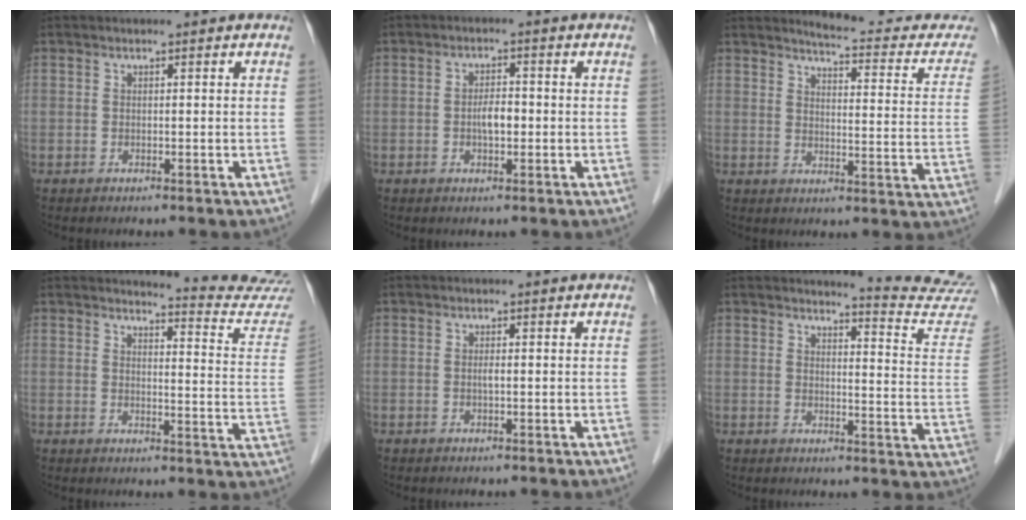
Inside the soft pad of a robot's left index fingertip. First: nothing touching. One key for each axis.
{"total": 2.8, "fx": -0.6, "fy": 1.1, "fz": 2.5, "tx": -0.045, "ty": 0.001, "tz": -0.011}
{"total": 13.7, "fx": 13.2, "fy": 1.2, "fz": 3.3, "tx": -0.029, "ty": -0.069, "tz": 0.138}
{"total": 13.0, "fx": 13.0, "fy": -1.3, "fz": 0.4, "tx": 0.004, "ty": -0.124, "tz": 0.123}
{"total": 0.6, "fx": -0.2, "fy": 0.0, "fz": 0.6, "tx": -0.012, "ty": -0.003, "tz": -0.005}
{"total": 12.9, "fx": 12.8, "fy": -1.5, "fz": 0.8, "tx": -0.003, "ty": -0.126, "tz": 0.122}